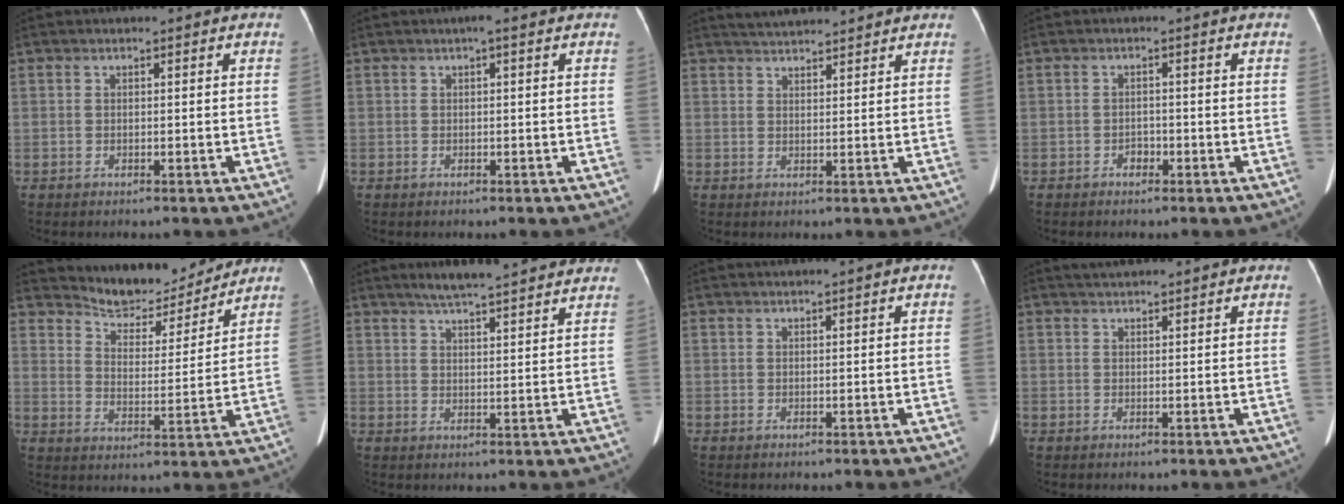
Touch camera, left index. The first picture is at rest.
{"total": 0.7, "force": [0.3, 0.1, 0.6], "torque": [-0.006, 0.009, 0.000]}
{"total": 5.8, "force": [5.5, 0.7, 1.5], "torque": [-0.028, 0.033, 0.081]}
{"total": 1.2, "force": [-0.8, 0.8, 0.4], "torque": [-0.006, 0.004, -0.013]}
{"total": 10.6, "force": [10.3, 2.3, 1.2], "torque": [-0.021, -0.001, 0.160]}
{"total": 14.8, "force": [12.9, 1.5, 7.1], "torque": [-0.099, 0.025, 0.167]}
{"total": 1.4, "force": [1.1, -0.5, 0.7], "torque": [-0.013, 0.008, 0.028]}
{"total": 2.8, "force": [2.7, 0.4, 0.8], "torque": [-0.010, 0.029, 0.046]}